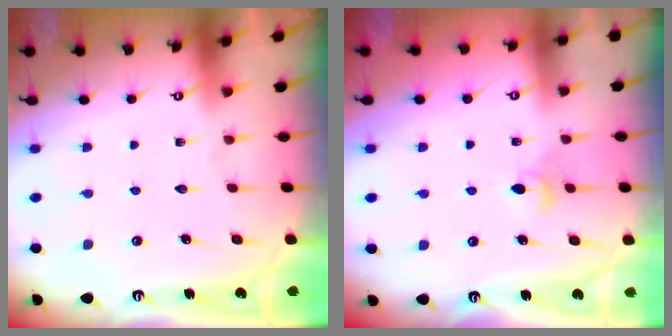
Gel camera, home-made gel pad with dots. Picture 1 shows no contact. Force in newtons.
{"total": 4.4, "press": 4.3, "slide": 0.8}